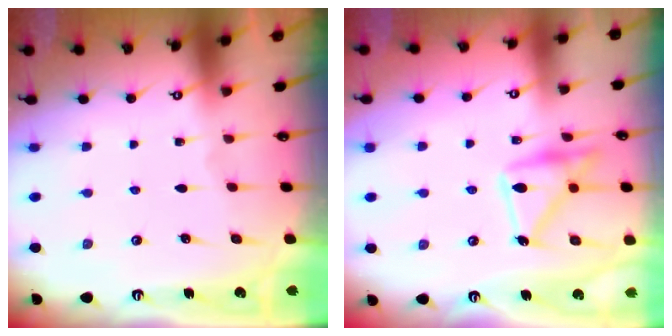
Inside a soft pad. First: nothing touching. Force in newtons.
{"total": 16.8, "press": 16.8, "slide": 1.0}